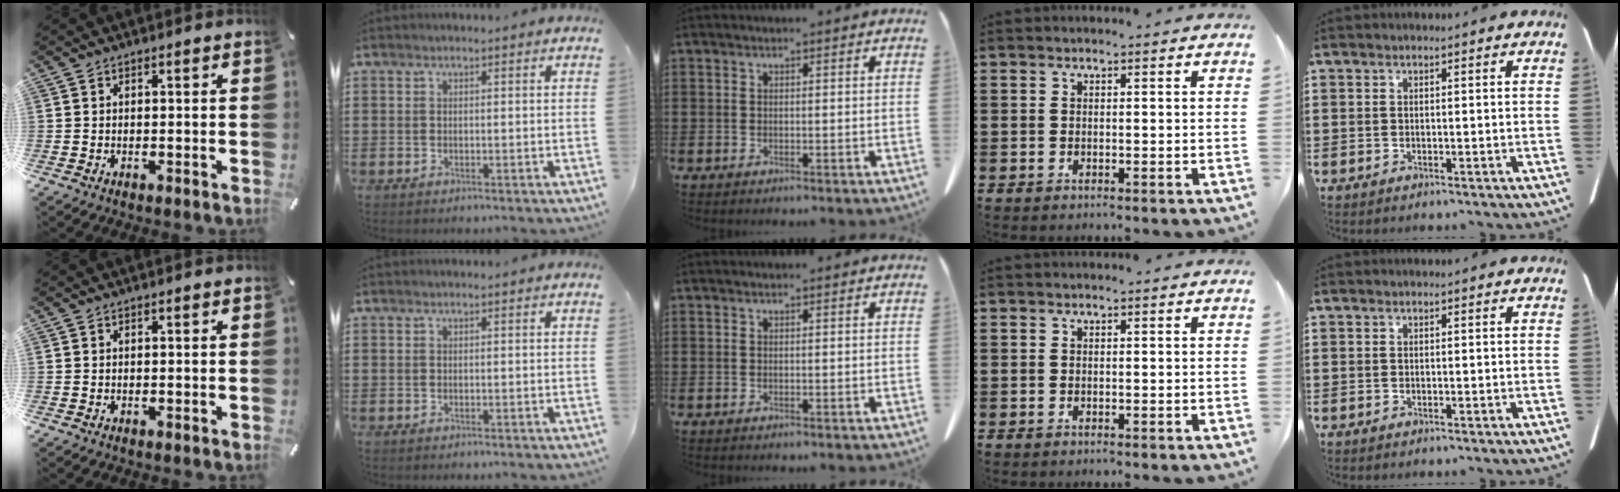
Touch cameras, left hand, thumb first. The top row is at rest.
{}